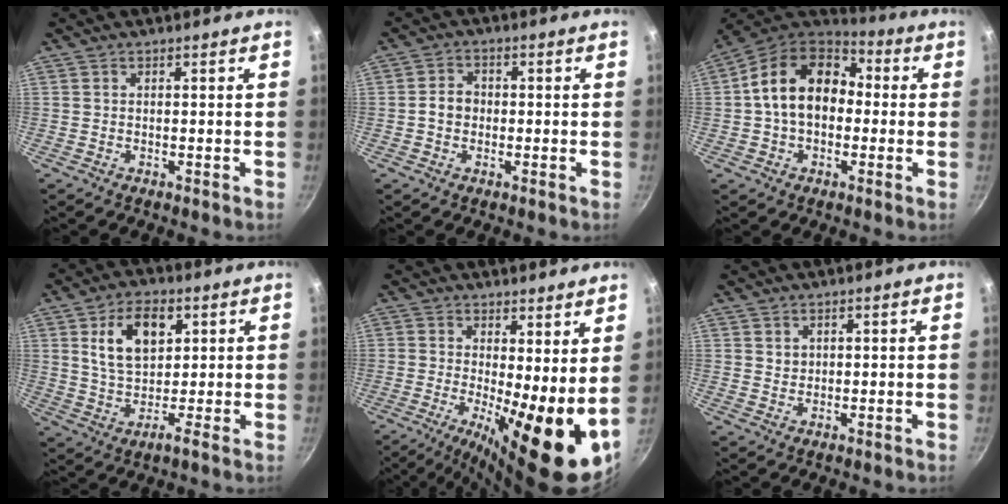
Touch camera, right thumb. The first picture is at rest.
{"total": 3.7, "force": [-0.5, 3.1, 2.0], "torque": [-0.018, 0.015, -0.012]}
{"total": 16.3, "force": [0.6, 11.7, 11.3], "torque": [-0.157, 0.040, -0.008]}
{"total": 10.0, "force": [2.9, 6.0, 7.4], "torque": [-0.104, 0.001, 0.044]}
{"total": 13.2, "force": [-0.4, 3.7, 12.7], "torque": [-0.180, -0.013, -0.006]}
{"total": 1.3, "force": [0.6, 1.1, 0.4], "torque": [0.000, 0.001, 0.010]}